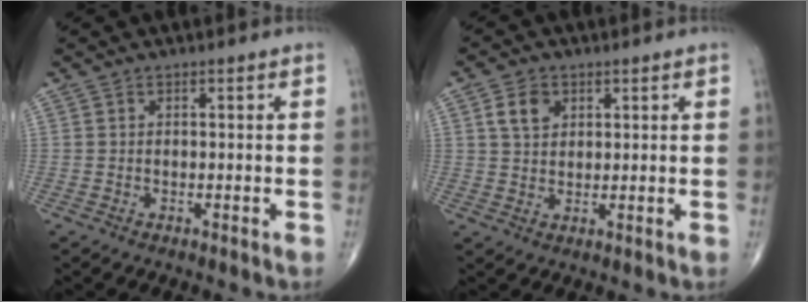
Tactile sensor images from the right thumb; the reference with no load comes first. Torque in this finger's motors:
{"motor_torque": [0.62, 0.55, 0.40, 0.27, 0.17]}